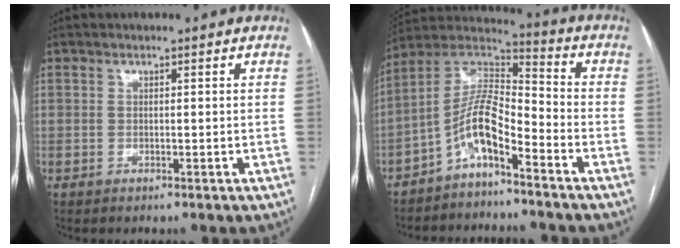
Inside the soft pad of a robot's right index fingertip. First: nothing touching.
{"total": 9.4, "force": [-5.3, 2.4, 7.4], "torque": [-0.150, 0.031, -0.104]}